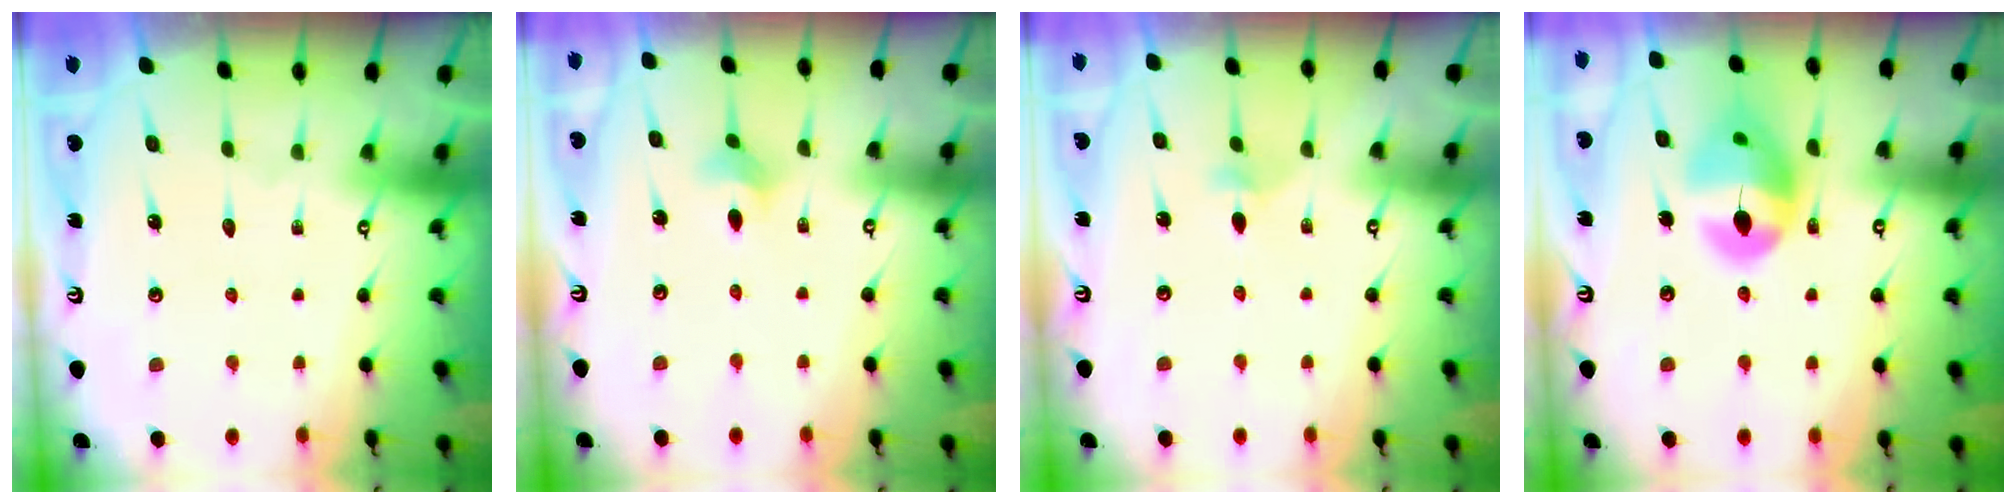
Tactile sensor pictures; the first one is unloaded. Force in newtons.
{"total": 2.3, "press": 2.3, "slide": 0.5}
{"total": 3.3, "press": 3.2, "slide": 0.8}
{"total": 16.3, "press": 16.2, "slide": 2.0}